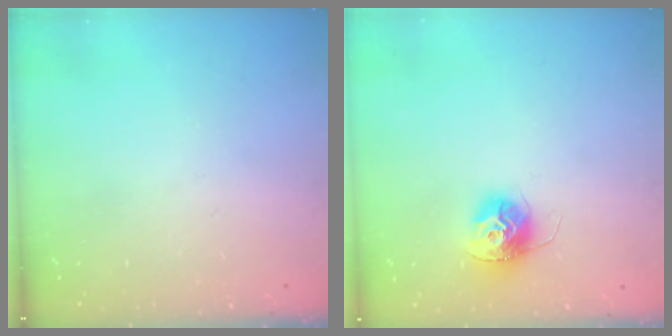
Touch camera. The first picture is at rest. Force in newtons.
{"total": 12.1, "press": 12.1, "slide": 1.1}